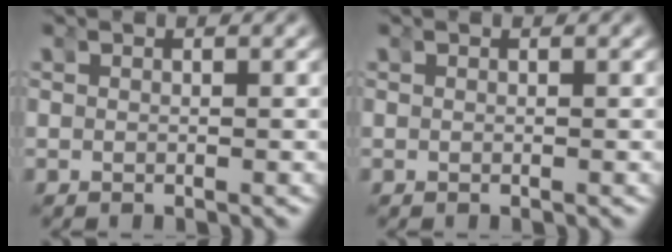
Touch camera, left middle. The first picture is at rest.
{"total": 0.0}